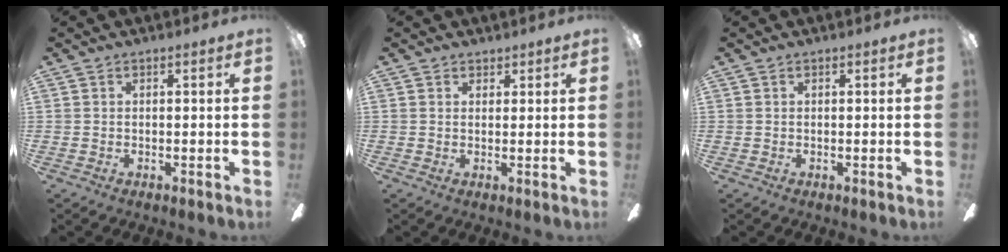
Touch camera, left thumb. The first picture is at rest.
{"total": 2.0, "force": [1.5, 1.3, 0.1], "torque": [0.005, -0.001, 0.029]}
{"total": 0.0}